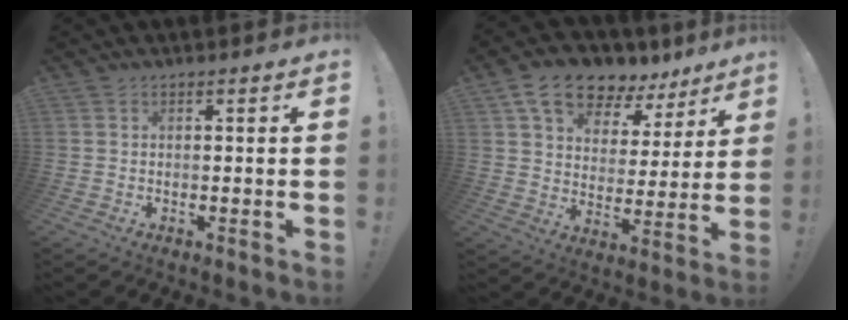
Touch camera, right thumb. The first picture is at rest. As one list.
[{"total": 13.2, "force": [10.1, 6.5, 5.3], "torque": [-0.098, -0.074, 0.183]}]